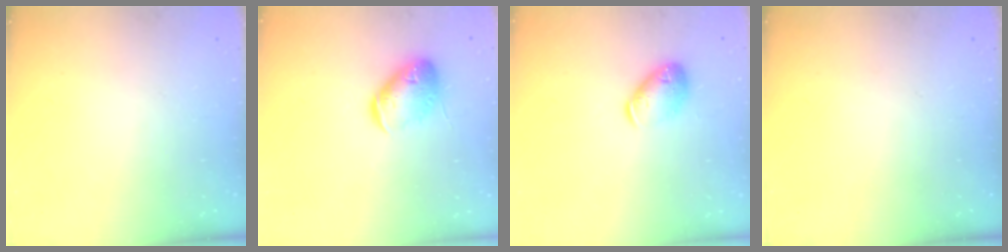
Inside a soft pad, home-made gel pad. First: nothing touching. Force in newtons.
{"total": 11.9, "press": 11.8, "slide": 1.4}
{"total": 9.7, "press": 9.5, "slide": 1.6}
{"total": 0.0}